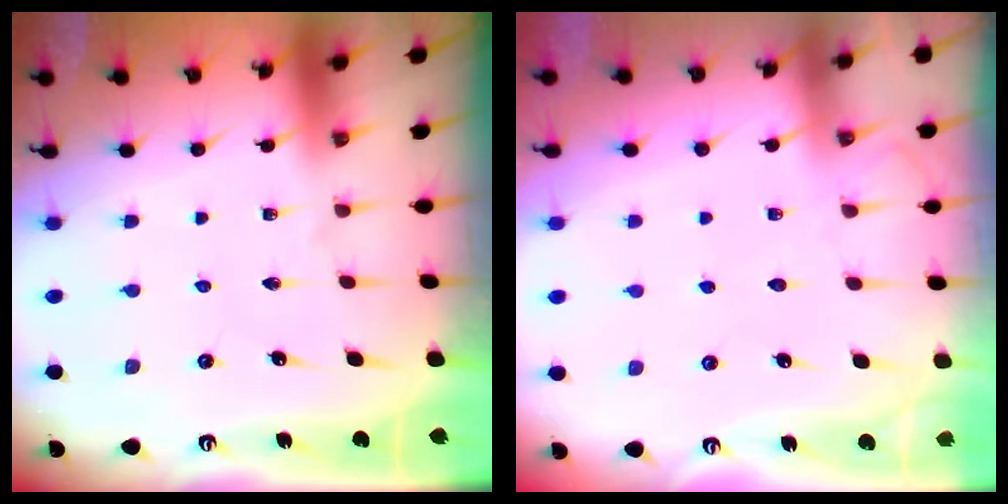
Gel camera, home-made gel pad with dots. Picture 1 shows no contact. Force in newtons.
{"total": 3.9, "press": 3.9, "slide": 0.6}